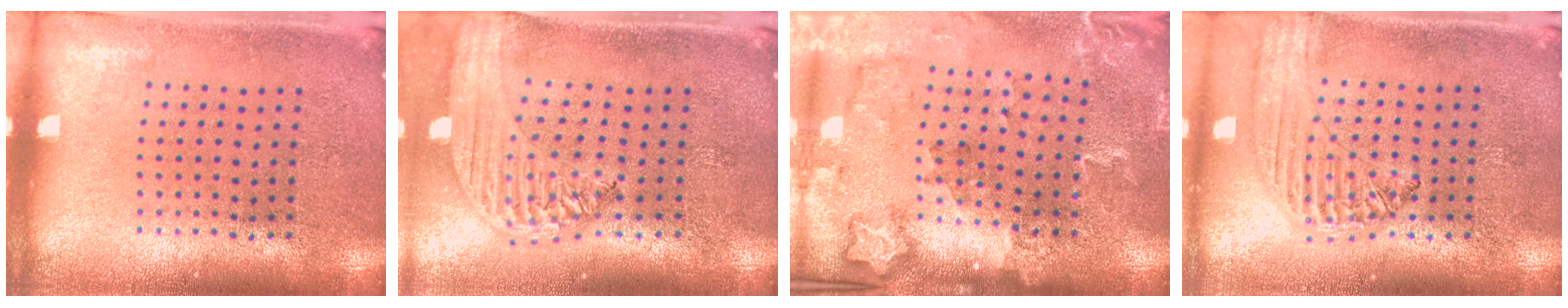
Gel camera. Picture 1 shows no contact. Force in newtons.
{"total": 2.3, "press": 2.0, "slide": 1.1}
{"total": 1.8, "press": 1.8, "slide": 0.2}
{"total": 1.3, "press": 1.3, "slide": 0.1}